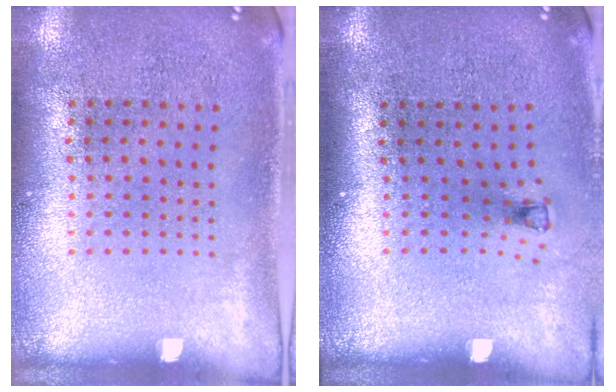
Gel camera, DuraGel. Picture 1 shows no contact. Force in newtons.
{"total": 0.7, "press": 0.3, "slide": 0.6}